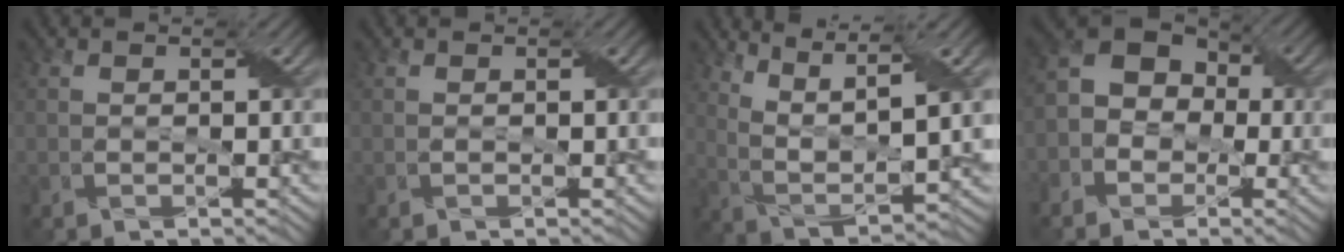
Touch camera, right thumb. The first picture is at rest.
{"total": 0.0}
{"total": 10.3, "force": [6.0, 2.5, 8.0], "torque": [-0.179, 0.005, 0.115]}
{"total": 7.4, "force": [-1.5, 6.1, 3.9], "torque": [-0.072, 0.003, -0.043]}